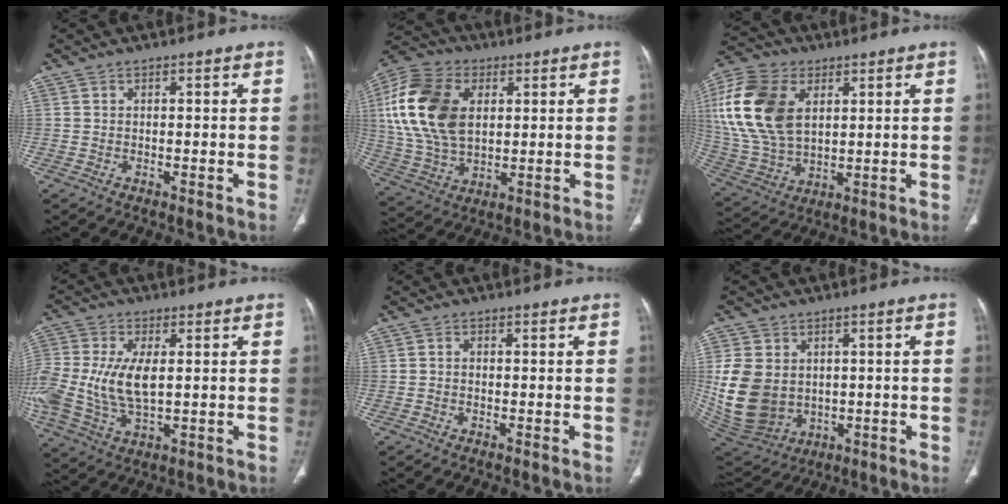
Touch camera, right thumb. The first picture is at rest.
{"total": 19.2, "force": [4.2, 12.3, 14.1], "torque": [-0.282, 0.000, 0.079]}
{"total": 20.4, "force": [5.5, 12.8, 14.9], "torque": [-0.315, -0.010, 0.106]}
{"total": 16.4, "force": [0.4, 9.0, 13.7], "torque": [-0.334, -0.008, 0.015]}
{"total": 0.5, "force": [-0.1, 0.5, 0.1], "torque": [-0.001, 0.002, -0.007]}
{"total": 15.0, "force": [0.7, 12.3, 8.6], "torque": [-0.168, -0.009, 0.044]}